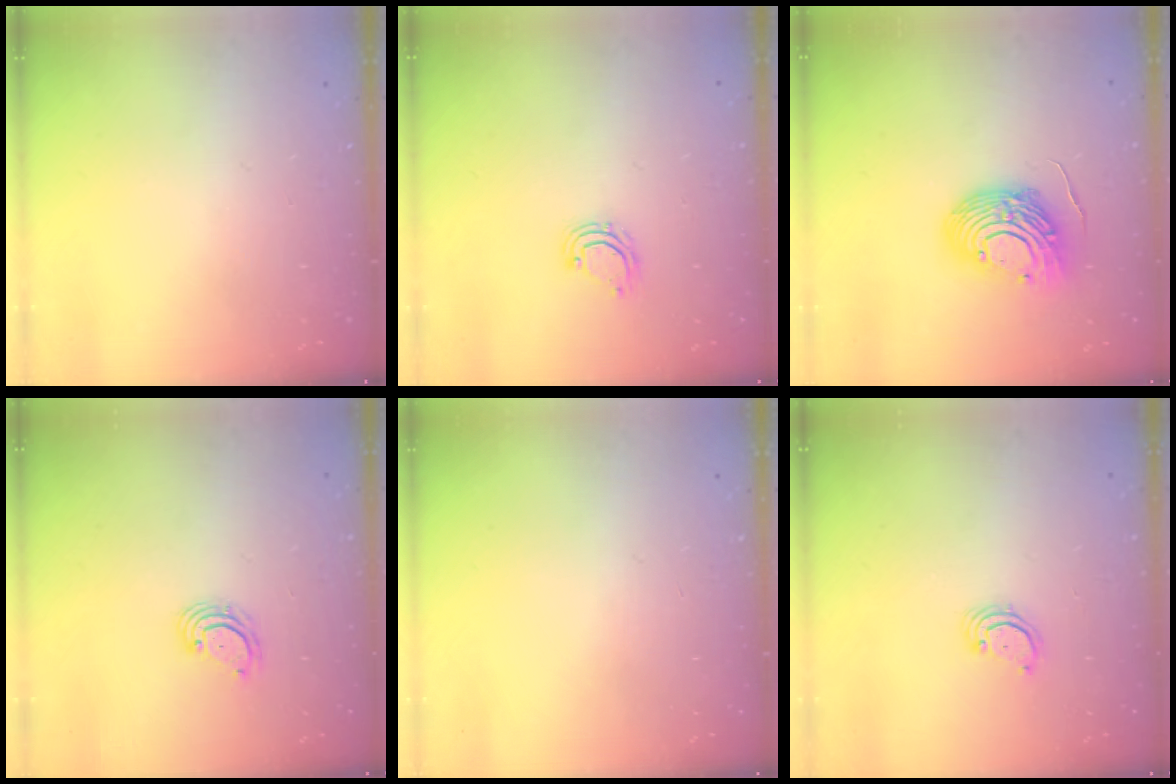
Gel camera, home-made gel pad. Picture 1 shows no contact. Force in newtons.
{"total": 5.4, "press": 5.4, "slide": 0.3}
{"total": 12.9, "press": 12.9, "slide": 1.2}
{"total": 2.9, "press": 2.9, "slide": 0.1}
{"total": 0.0}
{"total": 2.3, "press": 2.3, "slide": 0.2}